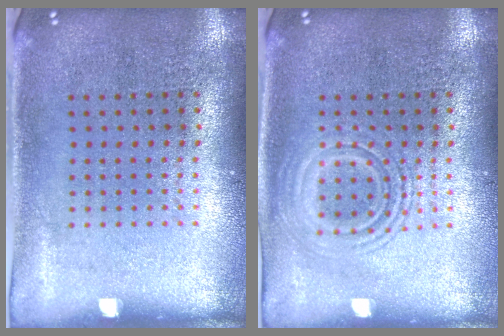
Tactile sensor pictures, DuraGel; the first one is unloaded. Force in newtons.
{"total": 2.8, "press": 2.7, "slide": 0.4}